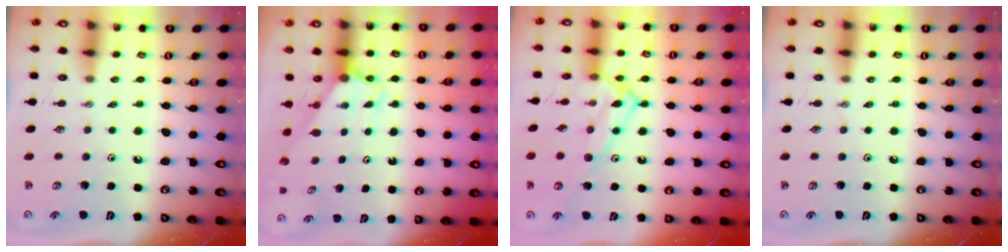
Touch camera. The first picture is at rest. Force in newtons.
{"total": 2.9, "press": 2.9, "slide": 0.0}
{"total": 14.1, "press": 14.1, "slide": 0.7}
{"total": 0.0}